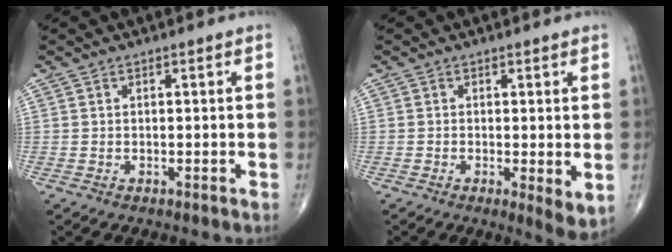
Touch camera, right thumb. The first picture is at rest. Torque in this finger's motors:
{"motor_torque": [-0.05, 0.15, -0.21, -0.03, -0.02]}